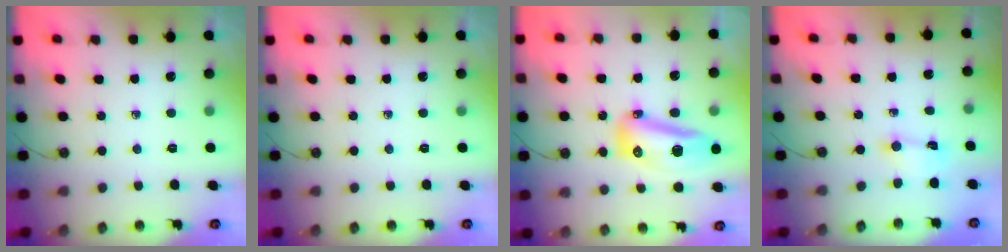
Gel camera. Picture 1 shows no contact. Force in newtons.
{"total": 0.0}
{"total": 16.2, "press": 15.0, "slide": 6.1}
{"total": 1.3, "press": 1.2, "slide": 0.5}